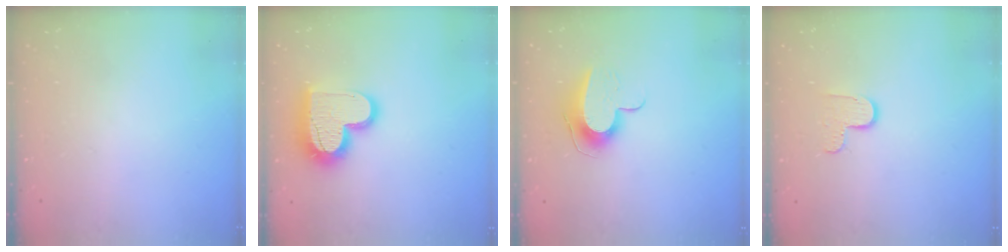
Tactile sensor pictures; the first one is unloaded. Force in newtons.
{"total": 16.1, "press": 16.1, "slide": 1.3}
{"total": 9.7, "press": 9.6, "slide": 0.8}
{"total": 6.5, "press": 6.5, "slide": 0.3}